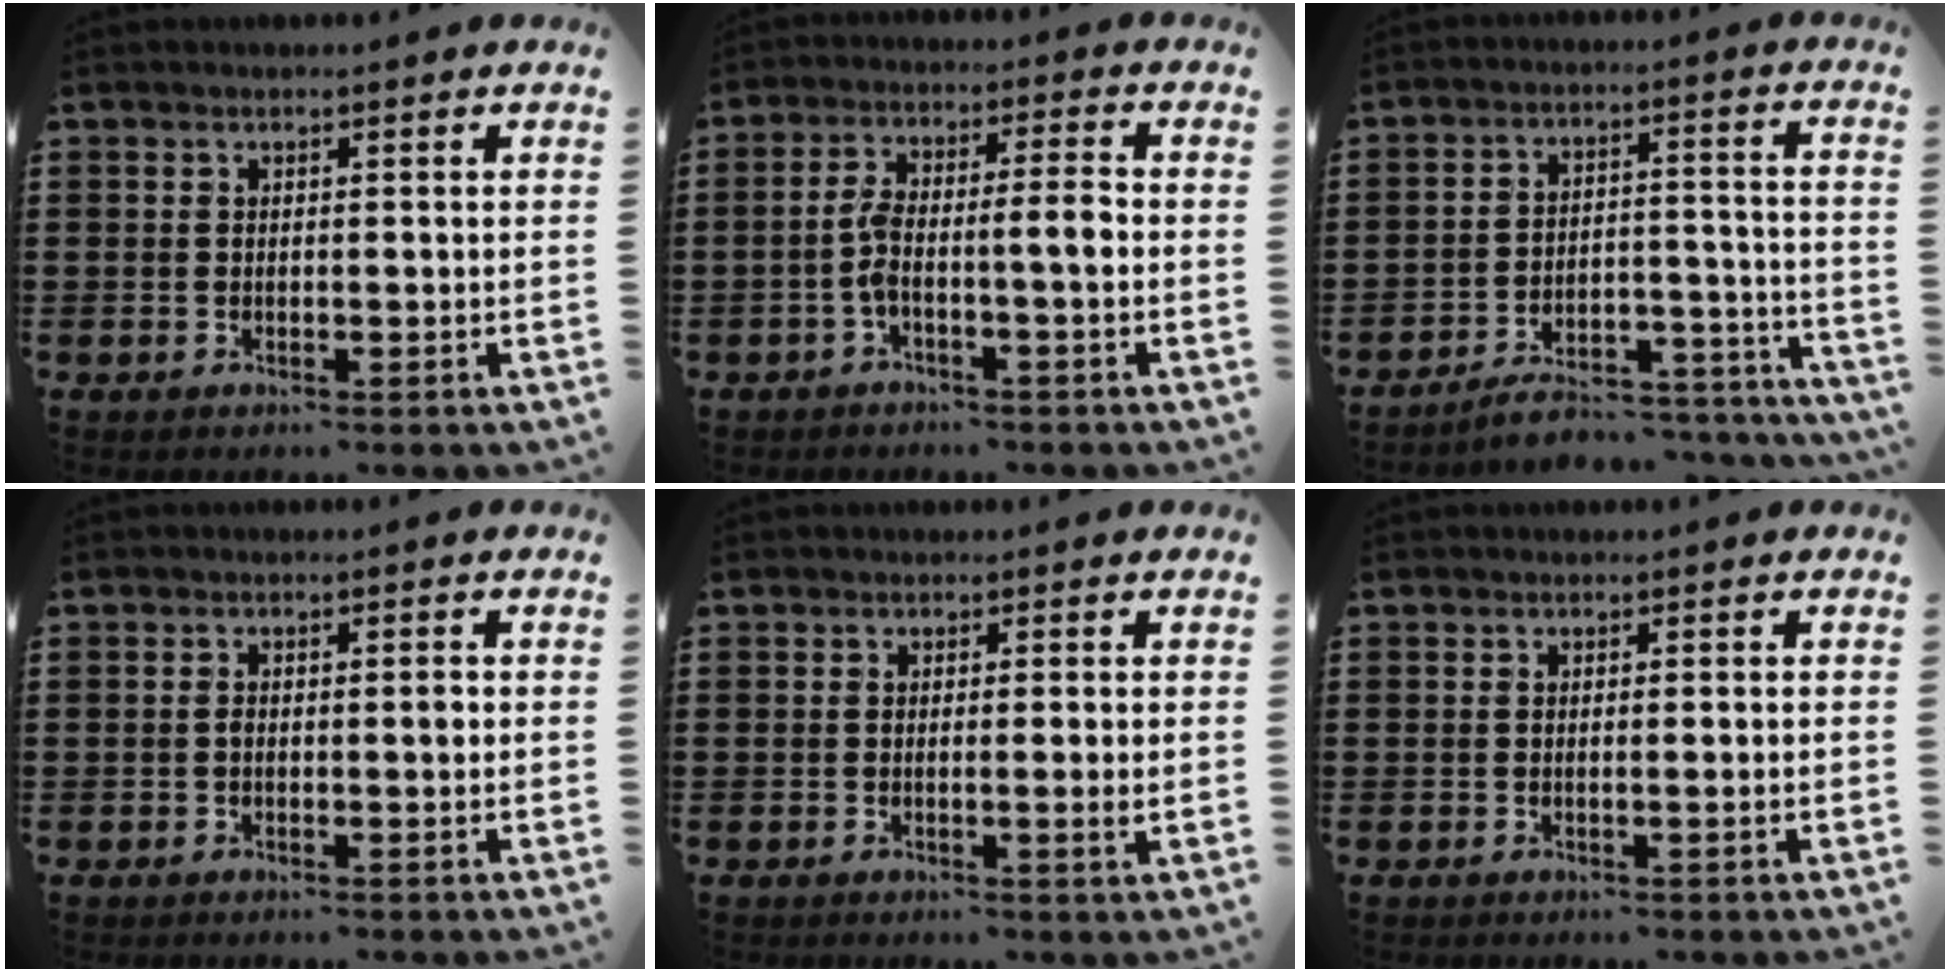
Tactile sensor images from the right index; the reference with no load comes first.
{"total": 5.7, "force": [-1.5, 1.2, 5.4], "torque": [-0.113, 0.001, -0.036]}
{"total": 5.4, "force": [-4.9, 1.1, 1.8], "torque": [-0.028, 0.006, -0.095]}
{"total": 1.3, "force": [-0.3, 0.3, 1.3], "torque": [-0.025, -0.001, -0.006]}
{"total": 1.5, "force": [-0.2, -0.2, 1.5], "torque": [-0.025, -0.007, -0.004]}
{"total": 0.7, "force": [-0.2, -0.2, 0.6], "torque": [-0.010, -0.003, -0.004]}